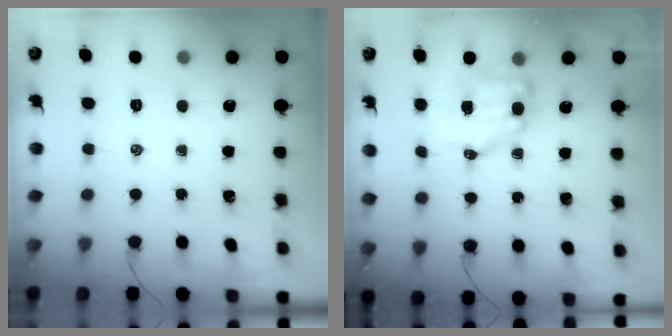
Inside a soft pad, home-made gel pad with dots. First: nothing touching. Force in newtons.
{"total": 7.6, "press": 7.5, "slide": 1.2}